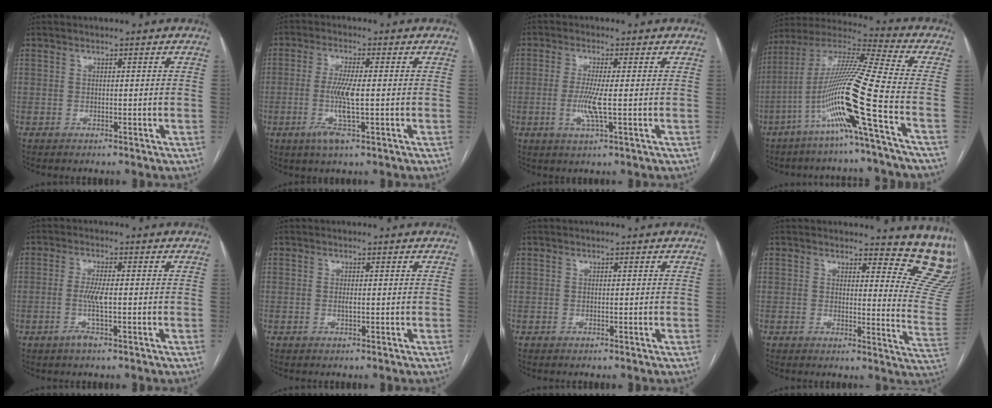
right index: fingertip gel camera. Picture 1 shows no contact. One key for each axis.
{"total": 6.4, "fx": -1.4, "fy": 0.5, "fz": 6.2, "tx": -0.130, "ty": -0.013, "tz": -0.028}
{"total": 5.0, "fx": -0.7, "fy": 0.0, "fz": 4.9, "tx": -0.108, "ty": -0.012, "tz": -0.014}
{"total": 17.5, "fx": -6.7, "fy": -2.3, "fz": 16.0, "tx": -0.316, "ty": -0.006, "tz": -0.136}
{"total": 3.8, "fx": -1.0, "fy": 0.2, "fz": 3.7, "tx": -0.079, "ty": -0.005, "tz": -0.021}
{"total": 0.6, "fx": -0.1, "fy": 0.1, "fz": 0.6, "tx": -0.014, "ty": -0.001, "tz": -0.002}
{"total": 0.0}
{"total": 13.3, "fx": 12.5, "fy": 2.6, "fz": 3.7, "tx": -0.010, "ty": -0.130, "tz": 0.103}